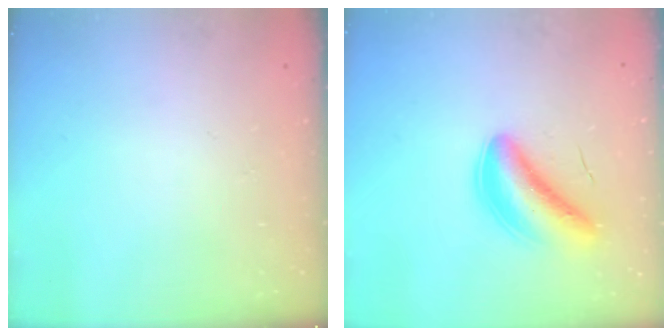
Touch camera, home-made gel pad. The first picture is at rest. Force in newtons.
{"total": 6.6, "press": 6.4, "slide": 1.6}